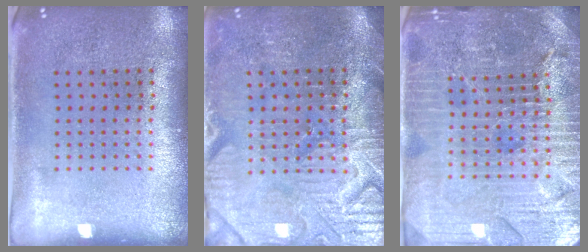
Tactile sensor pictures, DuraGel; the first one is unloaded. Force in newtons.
{"total": 4.0, "press": 3.8, "slide": 1.4}
{"total": 5.2, "press": 4.8, "slide": 2.1}